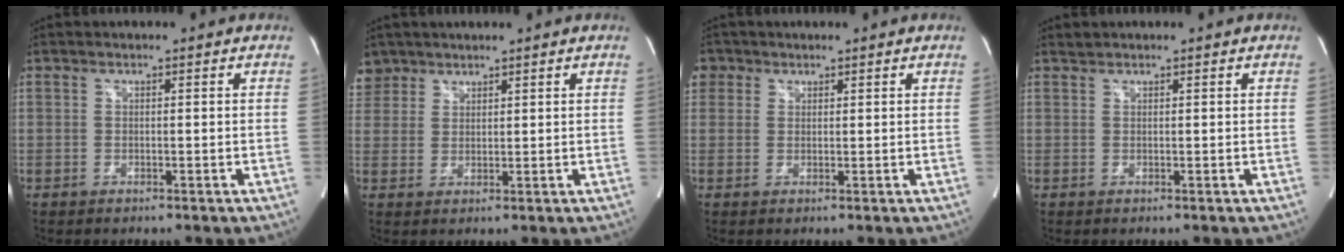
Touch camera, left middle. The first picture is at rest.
{"total": 4.6, "force": [3.6, 2.9, -0.3], "torque": [0.011, 0.011, 0.072]}
{"total": 3.8, "force": [1.8, 3.3, 0.5], "torque": [-0.008, 0.014, 0.033]}
{"total": 0.6, "force": [0.6, -0.1, -0.1], "torque": [-0.005, 0.003, 0.014]}